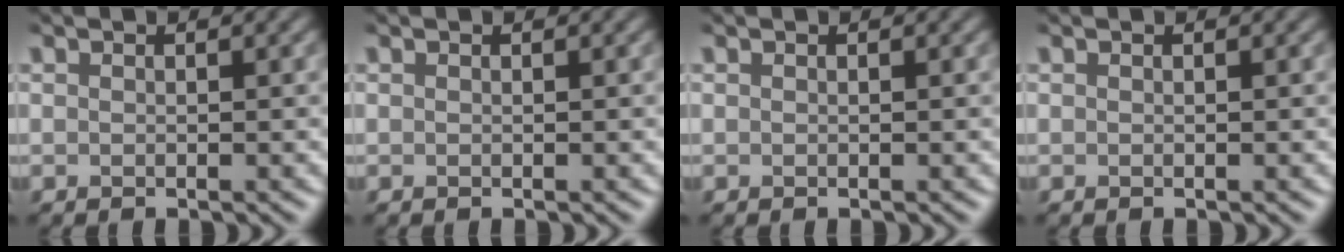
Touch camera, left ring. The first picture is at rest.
{"total": 0.0}
{"total": 0.0}
{"total": 0.0}